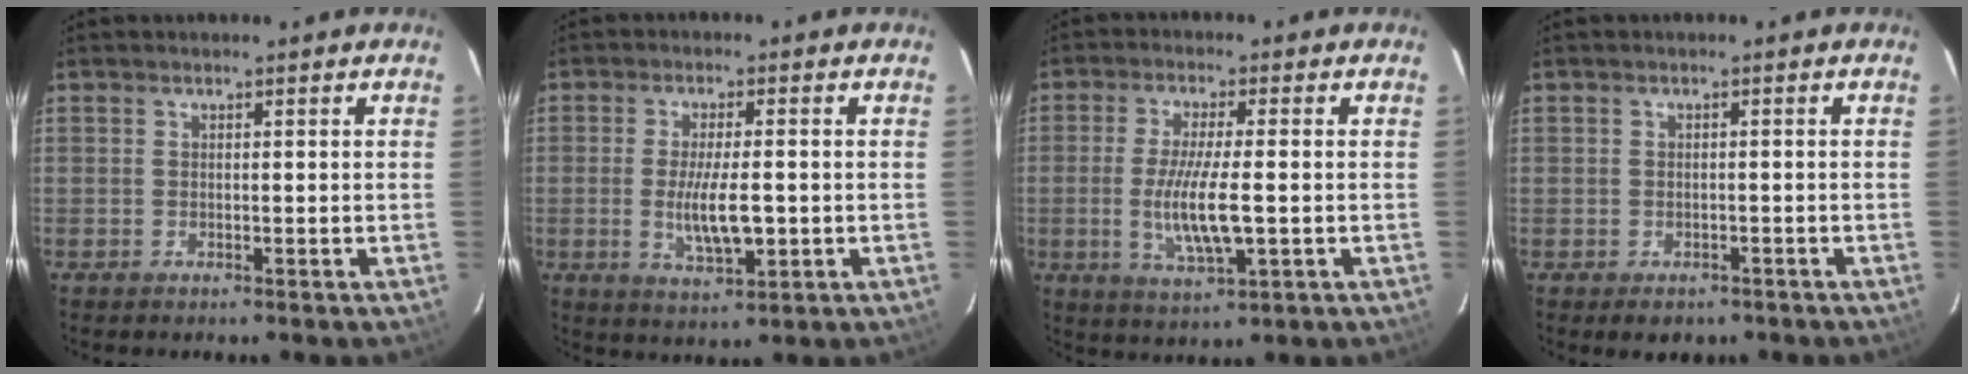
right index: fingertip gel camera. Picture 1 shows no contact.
{"total": 7.8, "force": [-1.2, 2.1, 7.4], "torque": [-0.140, -0.012, -0.016]}
{"total": 9.4, "force": [-1.5, 1.7, 9.1], "torque": [-0.175, -0.014, -0.025]}
{"total": 3.3, "force": [-1.8, 2.6, 1.0], "torque": [-0.013, 0.005, -0.018]}